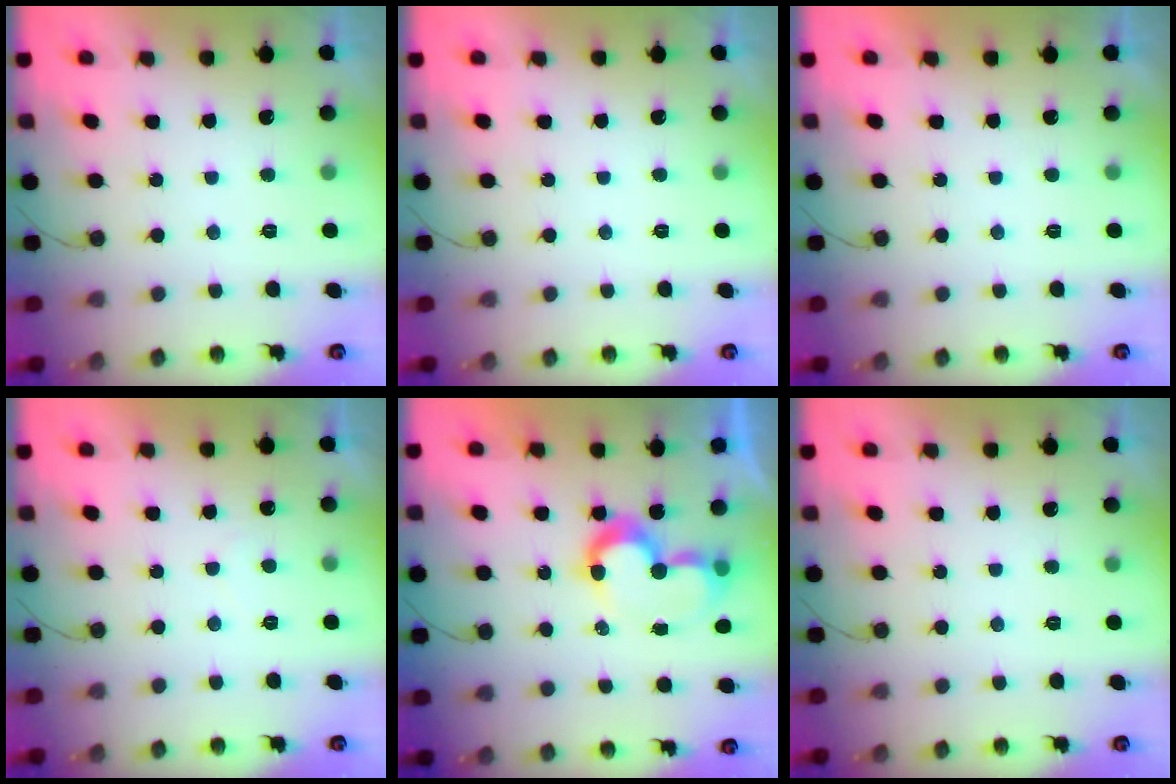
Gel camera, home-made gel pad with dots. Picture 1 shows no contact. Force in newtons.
{"total": 0.0}
{"total": 1.9, "press": 1.9, "slide": 0.1}
{"total": 3.7, "press": 3.7, "slide": 0.1}
{"total": 9.0, "press": 8.6, "slide": 2.8}
{"total": 0.0}